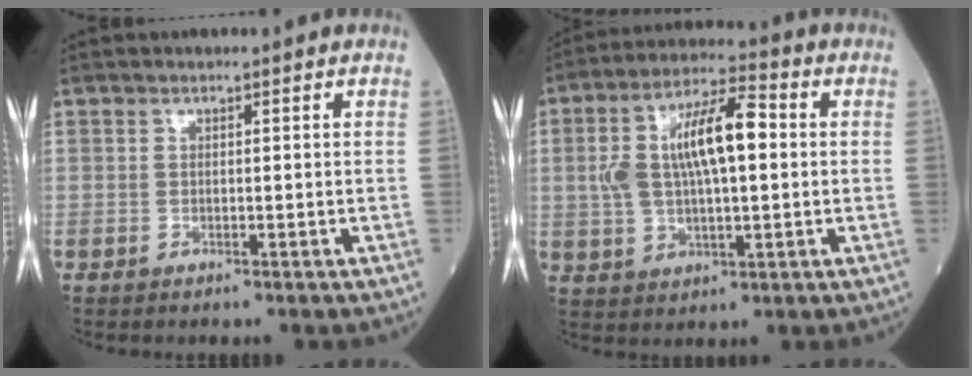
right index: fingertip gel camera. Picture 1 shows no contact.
{"total": 12.0, "force": [1.5, 4.1, 11.2], "torque": [-0.222, 0.030, 0.025]}